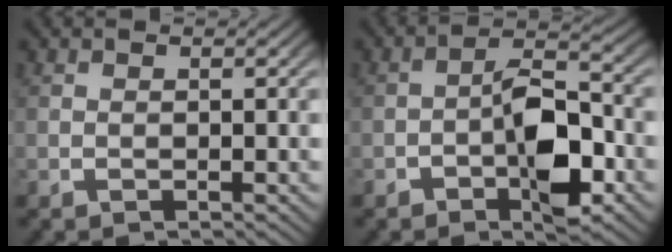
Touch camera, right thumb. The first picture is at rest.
{"total": 7.0, "force": [-1.3, 4.0, 5.6], "torque": [-0.094, -0.013, -0.023]}